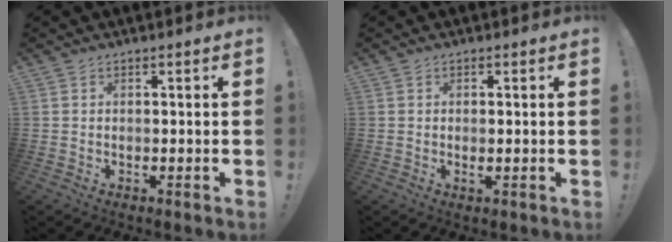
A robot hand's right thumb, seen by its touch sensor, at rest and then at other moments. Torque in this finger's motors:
{"motor_torque": [-0.18, -0.15, -0.03, -0.01, -0.06]}